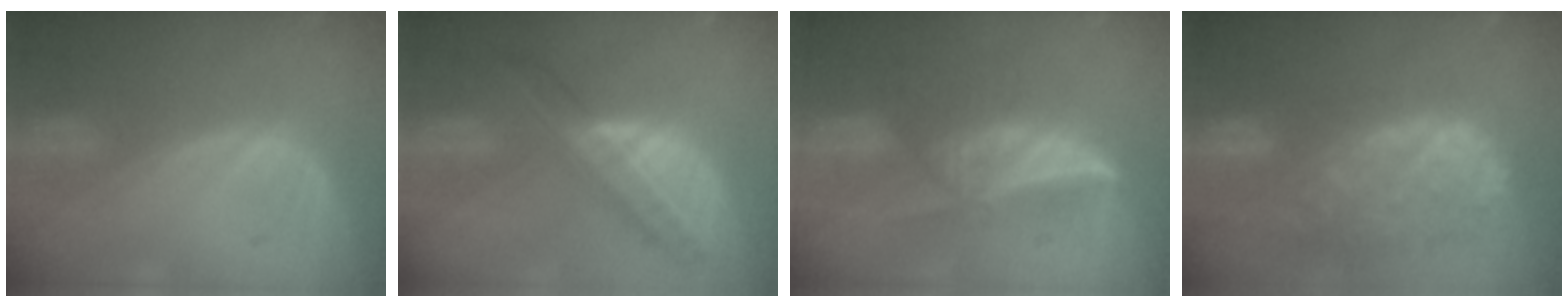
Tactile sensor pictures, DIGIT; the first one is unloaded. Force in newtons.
{"total": 8.2, "press": 7.0, "slide": 4.3}
{"total": 6.0, "press": 5.7, "slide": 1.9}
{"total": 12.3, "press": 10.1, "slide": 7.0}